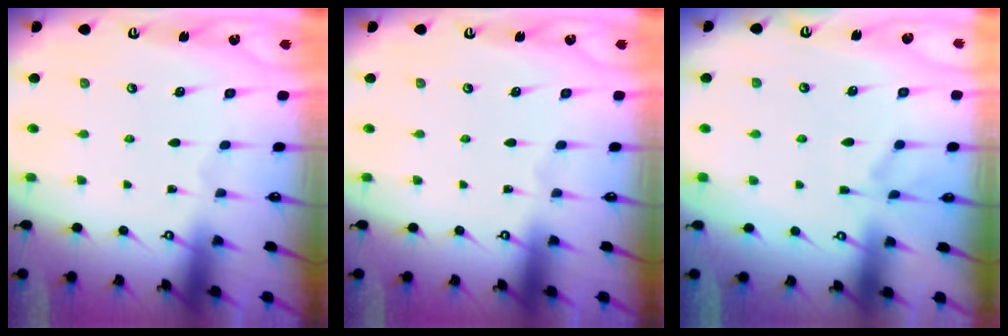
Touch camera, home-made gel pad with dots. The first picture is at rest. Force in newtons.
{"total": 0.0}
{"total": 2.1, "press": 1.9, "slide": 1.0}